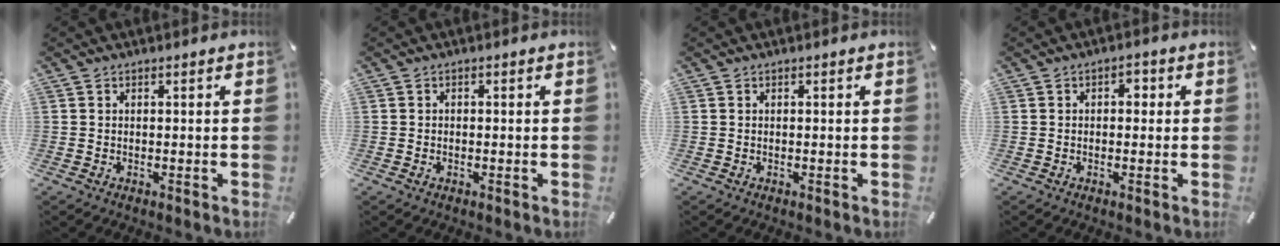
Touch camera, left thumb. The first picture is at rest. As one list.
[{"total": 0.8, "force": [-0.3, 0.5, 0.6], "torque": [-0.012, 0.000, -0.006]}, {"total": 0.0}, {"total": 2.3, "force": [-0.3, 1.5, 1.7], "torque": [-0.026, 0.009, -0.011]}]